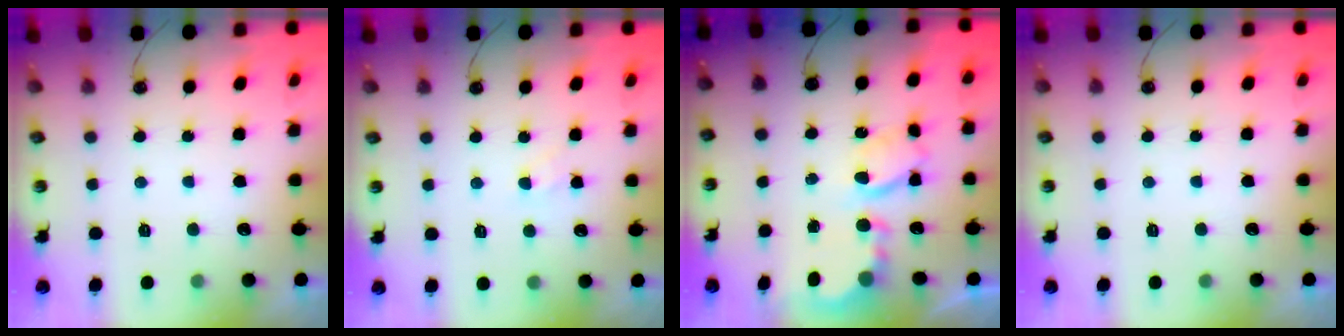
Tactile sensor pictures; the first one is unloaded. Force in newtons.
{"total": 5.4, "press": 5.4, "slide": 0.6}
{"total": 6.4, "press": 6.4, "slide": 0.3}
{"total": 0.0}